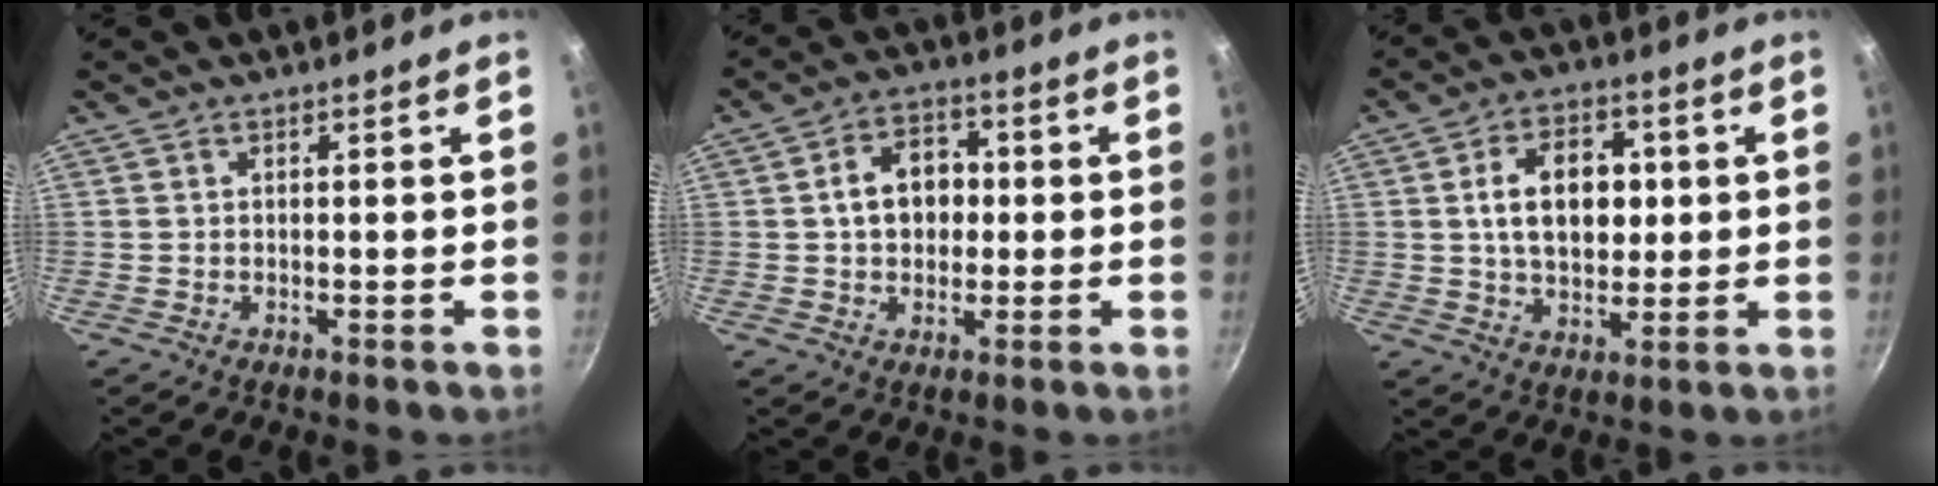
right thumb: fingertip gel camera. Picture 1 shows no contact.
{"total": 8.8, "force": [0.5, 6.6, 5.8], "torque": [-0.060, 0.017, 0.000]}
{"total": 12.5, "force": [1.8, 8.4, 9.0], "torque": [-0.115, 0.003, 0.026]}